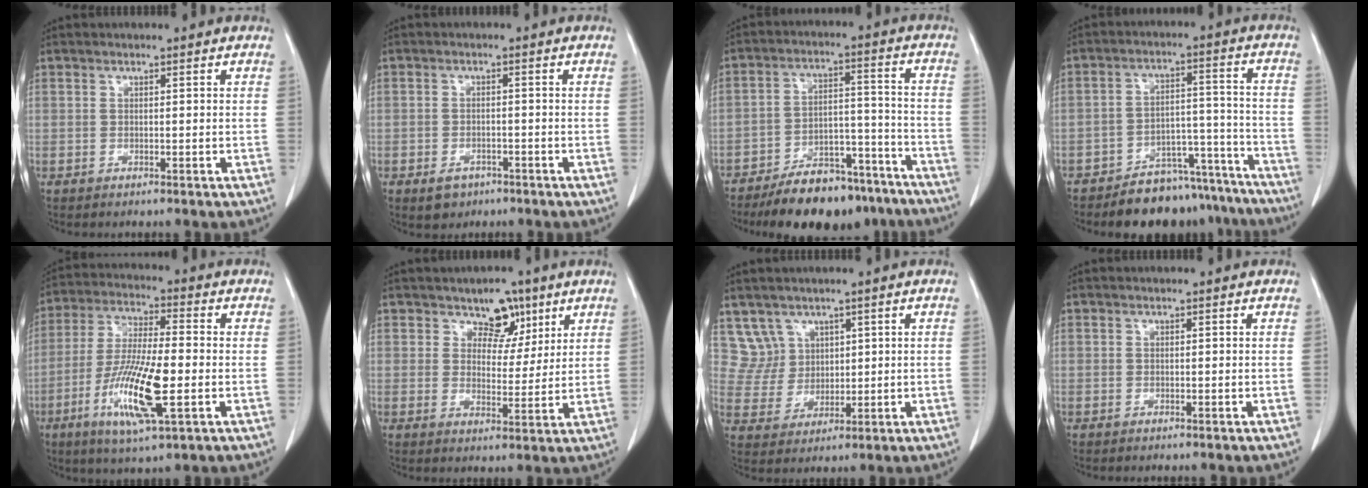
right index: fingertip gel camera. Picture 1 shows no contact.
{"total": 3.0, "force": [-1.5, 2.3, 1.2], "torque": [-0.014, 0.004, -0.011]}
{"total": 15.6, "force": [-12.9, 5.8, 6.6], "torque": [-0.079, 0.038, -0.195]}
{"total": 13.0, "force": [-11.5, 5.2, 2.9], "torque": [-0.002, 0.052, -0.161]}
{"total": 13.8, "force": [-4.0, 2.2, 13.0], "torque": [-0.257, -0.016, -0.072]}
{"total": 5.8, "force": [3.7, 3.6, 2.5], "torque": [-0.024, 0.001, 0.057]}
{"total": 5.4, "force": [3.2, 4.2, -0.5], "torque": [0.011, 0.010, 0.075]}
{"total": 0.0}